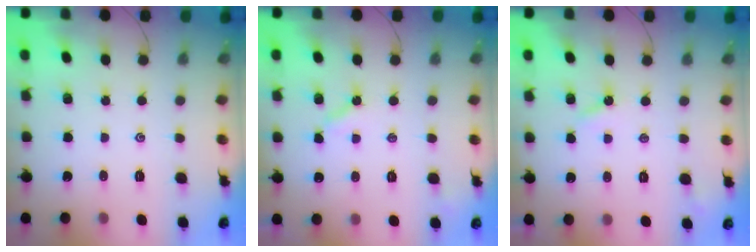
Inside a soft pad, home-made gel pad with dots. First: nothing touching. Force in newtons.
{"total": 4.7, "press": 4.7, "slide": 0.4}
{"total": 2.9, "press": 2.8, "slide": 0.3}